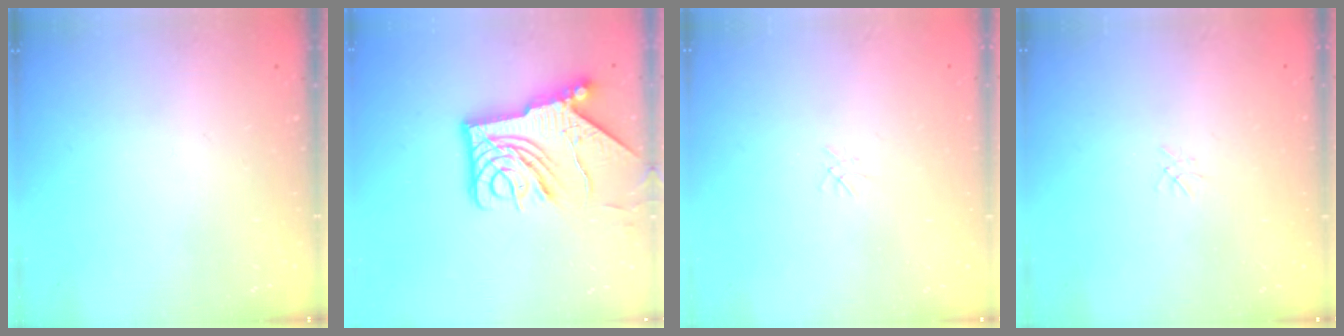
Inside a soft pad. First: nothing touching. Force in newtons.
{"total": 16.1, "press": 16.0, "slide": 1.9}
{"total": 0.0}
{"total": 0.0}